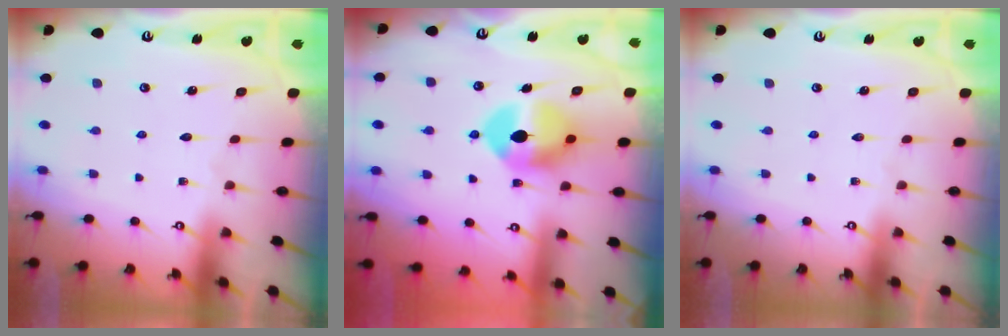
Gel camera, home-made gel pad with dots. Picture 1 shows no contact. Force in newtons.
{"total": 11.0, "press": 10.9, "slide": 1.3}
{"total": 0.0}